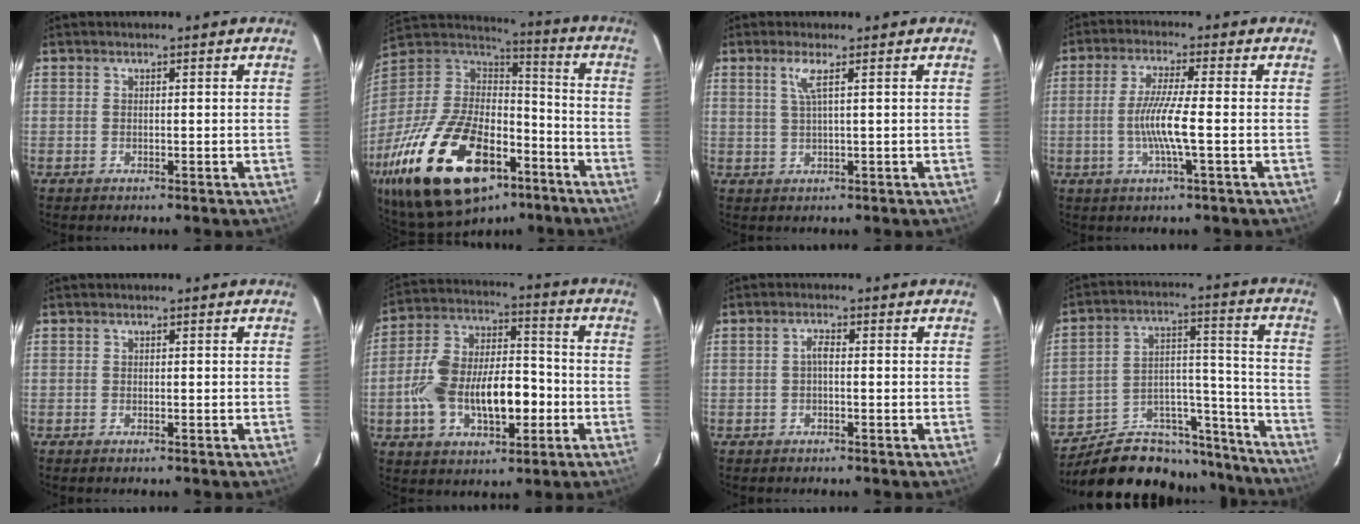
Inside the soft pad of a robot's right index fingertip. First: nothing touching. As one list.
[{"total": 33.8, "force": [-19.2, 16.7, 22.2], "torque": [-0.444, -0.022, -0.301]}, {"total": 2.6, "force": [1.1, -0.5, 2.4], "torque": [-0.045, -0.002, 0.024]}, {"total": 8.2, "force": [-2.2, -0.6, 7.8], "torque": [-0.159, -0.005, -0.043]}, {"total": 0.0}, {"total": 16.9, "force": [-4.6, 8.8, 13.7], "torque": [-0.271, 0.013, -0.071]}, {"total": 1.4, "force": [-0.4, 0.5, 1.3], "torque": [-0.026, 0.007, -0.008]}, {"total": 24.0, "force": [-20.9, 9.3, 7.1], "torque": [-0.114, 0.065, -0.289]}]